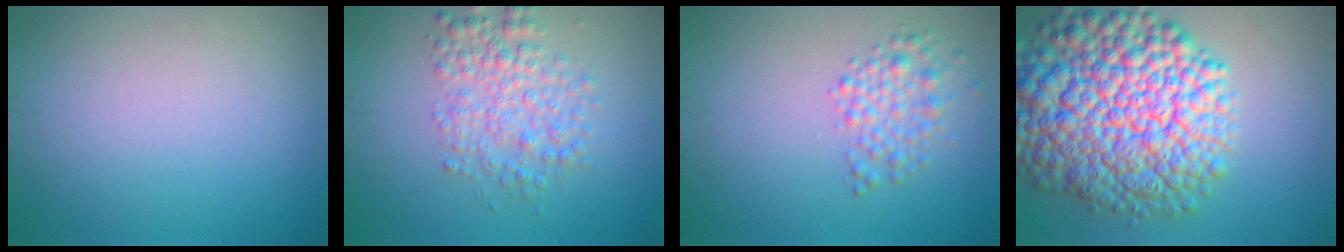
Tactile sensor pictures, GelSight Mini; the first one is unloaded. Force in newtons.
{"total": 3.9, "press": 3.9, "slide": 0.0}
{"total": 2.6, "press": 2.6, "slide": 0.1}
{"total": 14.4, "press": 14.3, "slide": 0.5}